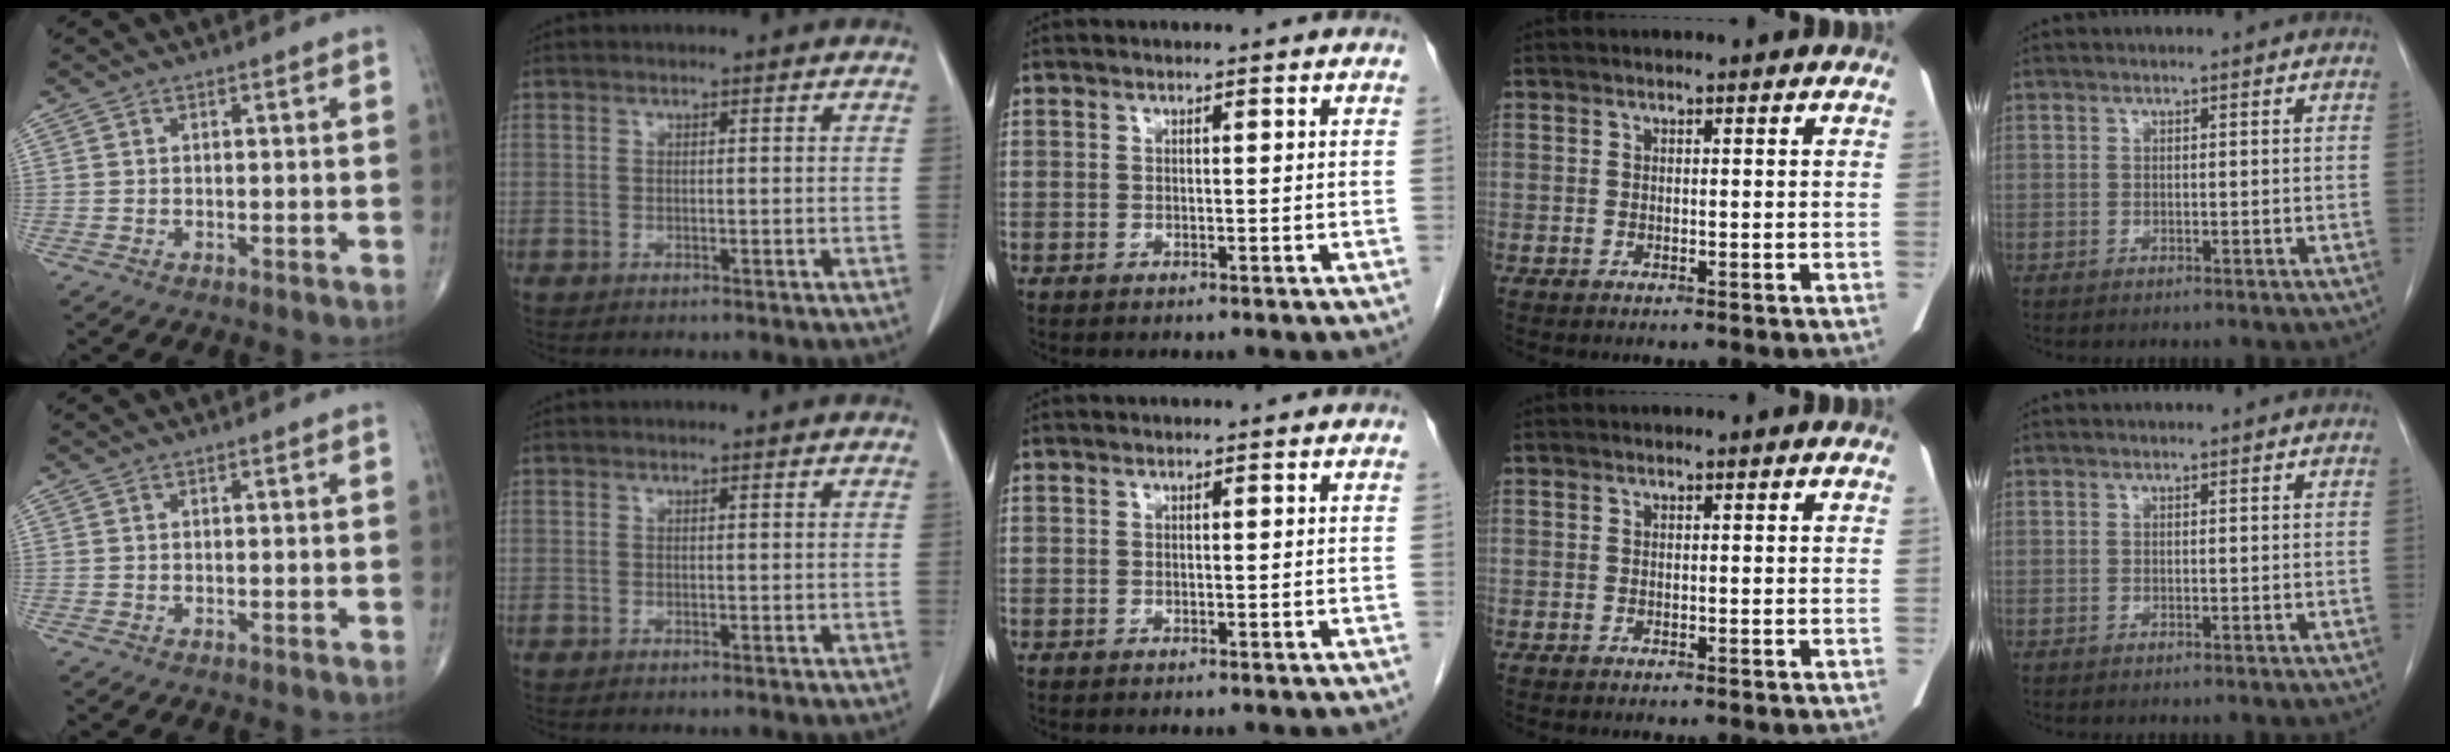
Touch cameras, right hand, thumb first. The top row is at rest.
{}